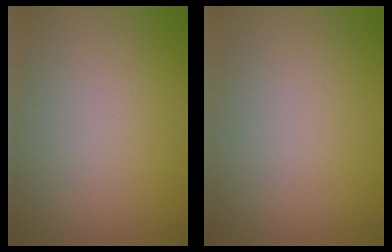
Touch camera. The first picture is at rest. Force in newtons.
{"total": 0.0}